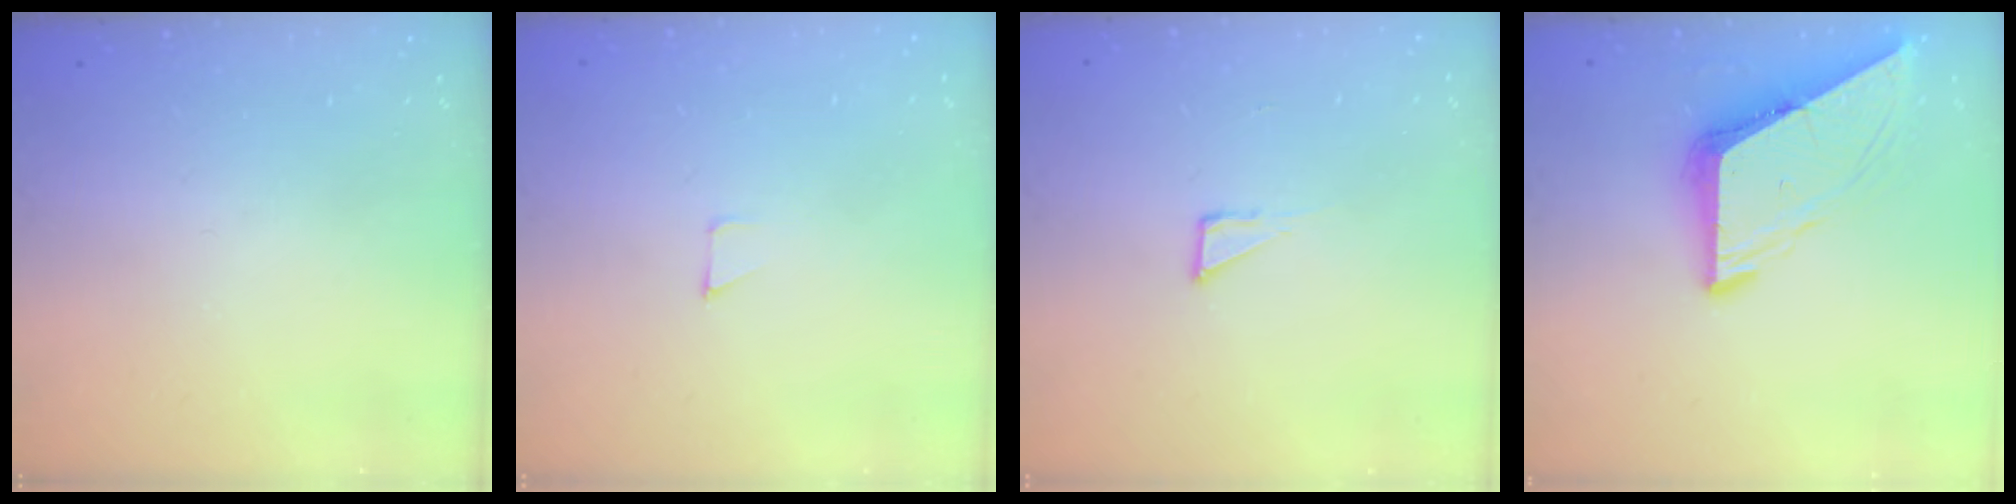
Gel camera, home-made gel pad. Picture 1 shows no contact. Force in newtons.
{"total": 2.6, "press": 2.6, "slide": 0.2}
{"total": 2.7, "press": 2.7, "slide": 0.2}
{"total": 9.1, "press": 9.0, "slide": 1.1}